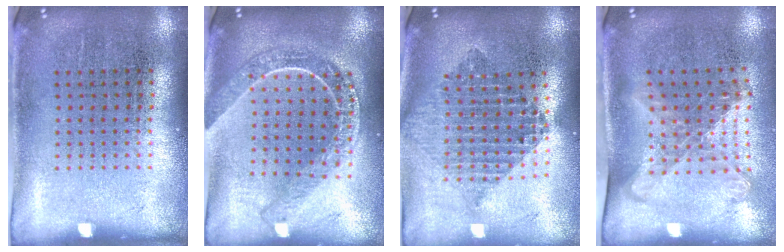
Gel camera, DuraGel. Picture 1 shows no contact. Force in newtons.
{"total": 2.2, "press": 1.9, "slide": 1.1}
{"total": 2.2, "press": 1.7, "slide": 1.3}
{"total": 1.7, "press": 1.4, "slide": 1.1}